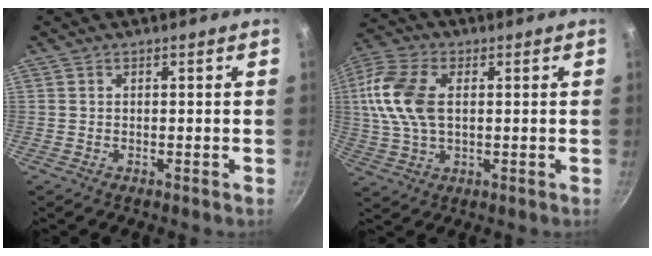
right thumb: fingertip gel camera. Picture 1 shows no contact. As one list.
[{"total": 13.0, "force": [1.7, 7.8, 10.3], "torque": [-0.205, 0.015, 0.023]}]